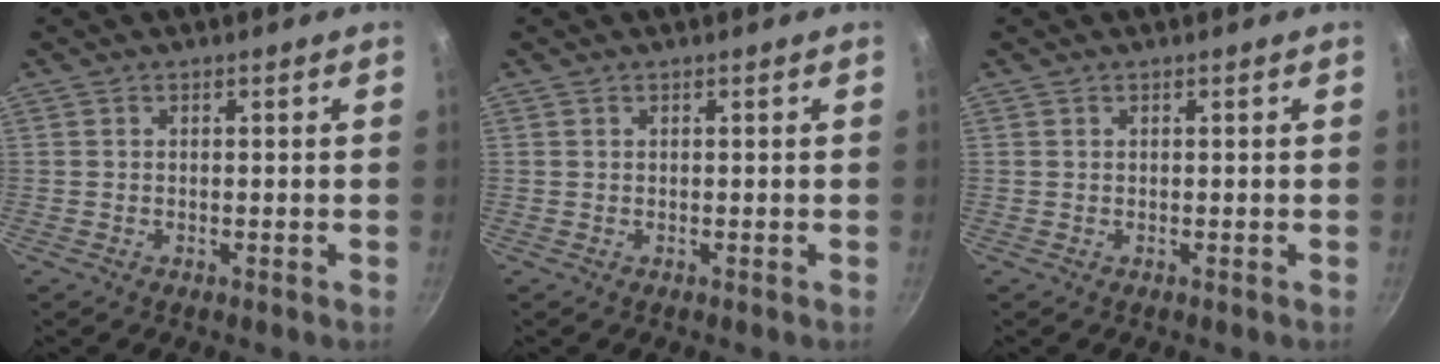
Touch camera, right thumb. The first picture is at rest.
{"total": 0.0}
{"total": 0.0}